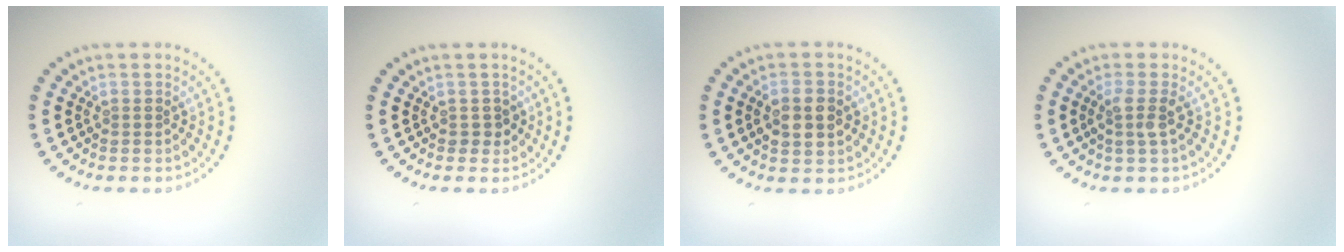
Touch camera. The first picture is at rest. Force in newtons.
{"total": 1.2, "press": 1.0, "slide": 0.5}
{"total": 3.8, "press": 3.8, "slide": 0.2}
{"total": 1.8, "press": 1.3, "slide": 1.2}